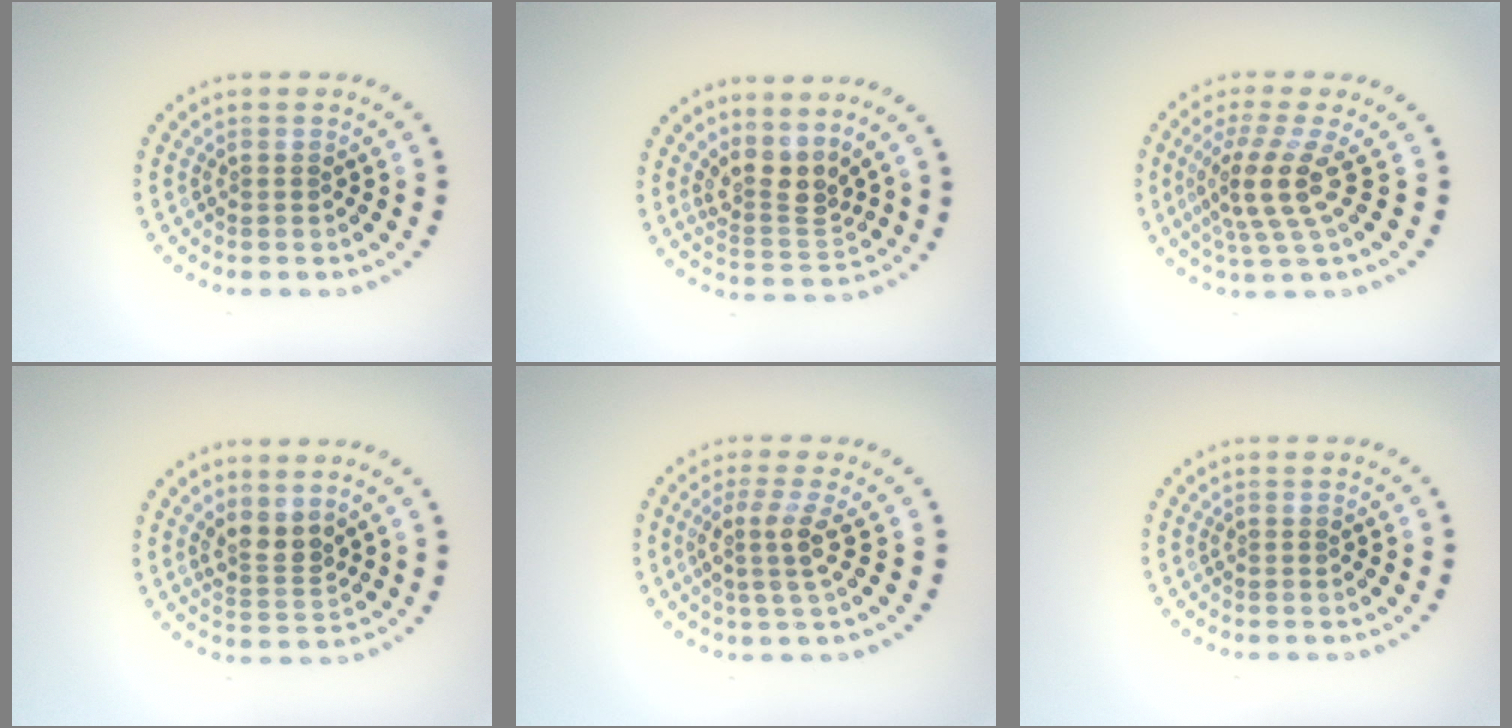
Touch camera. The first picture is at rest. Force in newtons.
{"total": 3.1, "press": 2.2, "slide": 2.2}
{"total": 4.2, "press": 3.0, "slide": 2.9}
{"total": 2.7, "press": 2.2, "slide": 1.4}
{"total": 2.8, "press": 2.1, "slide": 1.9}
{"total": 0.0}